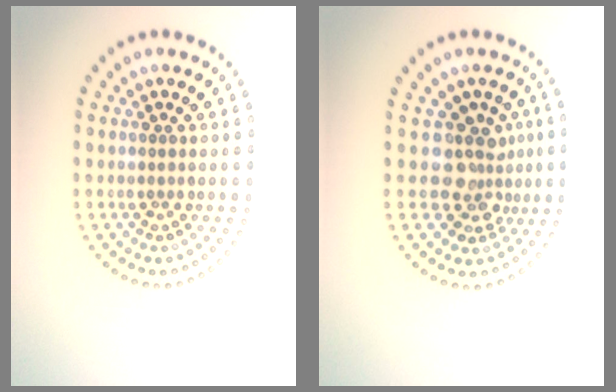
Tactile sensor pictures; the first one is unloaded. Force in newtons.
{"total": 3.7, "press": 3.0, "slide": 2.2}